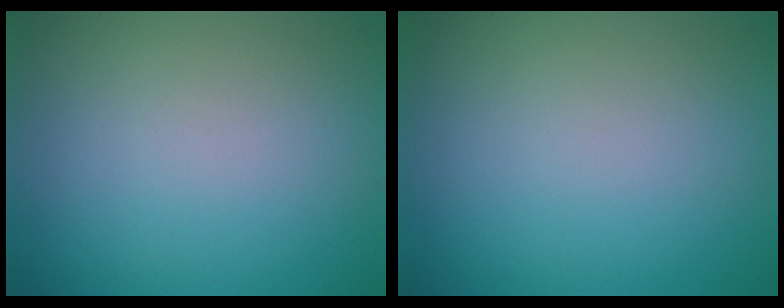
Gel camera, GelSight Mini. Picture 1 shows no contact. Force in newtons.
{"total": 0.0}